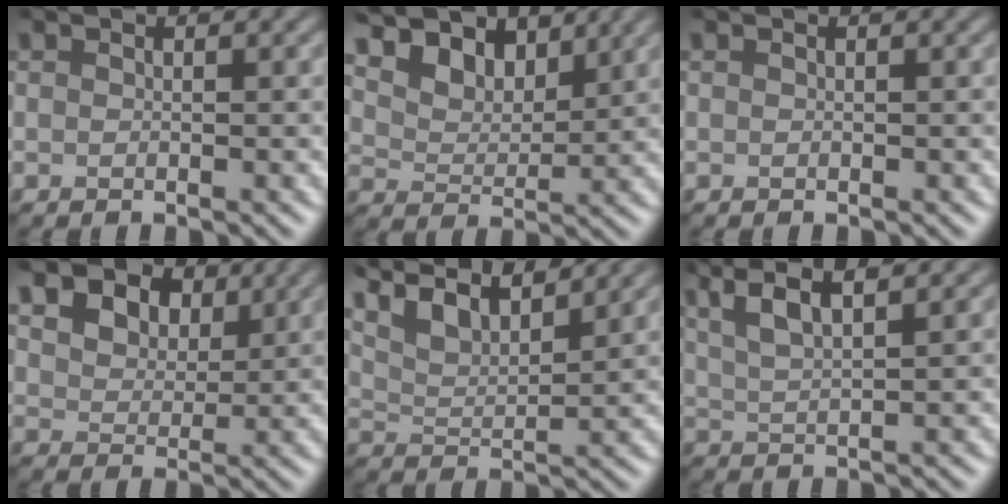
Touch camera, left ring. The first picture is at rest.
{"total": 8.9, "force": [5.9, 5.2, 4.2], "torque": [-0.106, 0.017, 0.094]}
{"total": 0.0}
{"total": 13.7, "force": [7.5, 8.8, 7.3], "torque": [-0.141, 0.046, 0.121]}
{"total": 8.8, "force": [6.9, 2.5, 4.8], "torque": [-0.096, 0.026, 0.094]}
{"total": 4.6, "force": [2.8, 1.1, 3.5], "torque": [-0.069, 0.020, 0.050]}